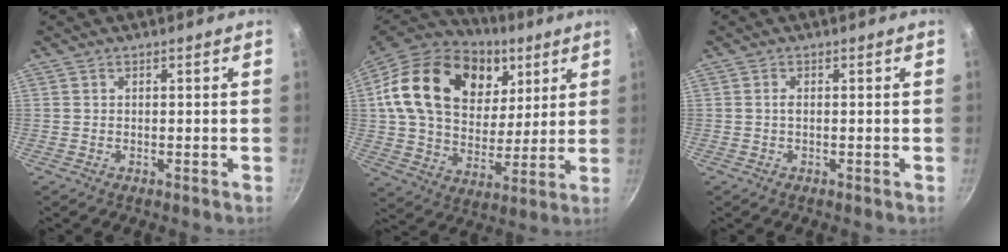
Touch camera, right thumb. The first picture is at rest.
{"total": 27.7, "force": [10.2, 19.1, 17.4], "torque": [-0.287, -0.015, 0.171]}
{"total": 0.8, "force": [0.0, 0.3, 0.8], "torque": [-0.016, 0.002, -0.001]}